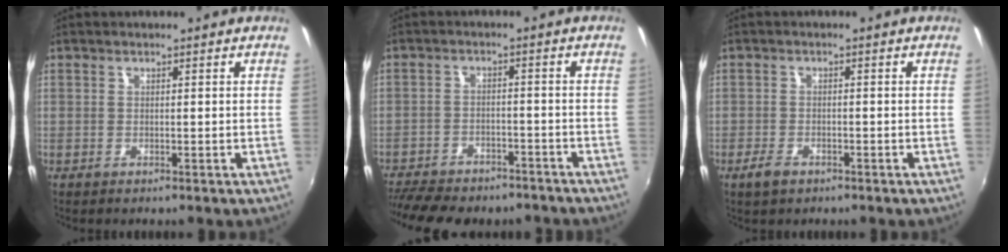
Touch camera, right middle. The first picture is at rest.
{"total": 15.4, "force": [-12.8, 5.9, 6.1], "torque": [-0.147, -0.015, -0.183]}
{"total": 2.9, "force": [-2.0, 1.5, 1.5], "torque": [-0.035, -0.003, -0.036]}